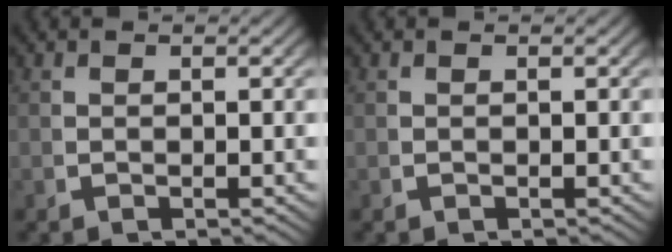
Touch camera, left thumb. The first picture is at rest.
{"total": 0.0}